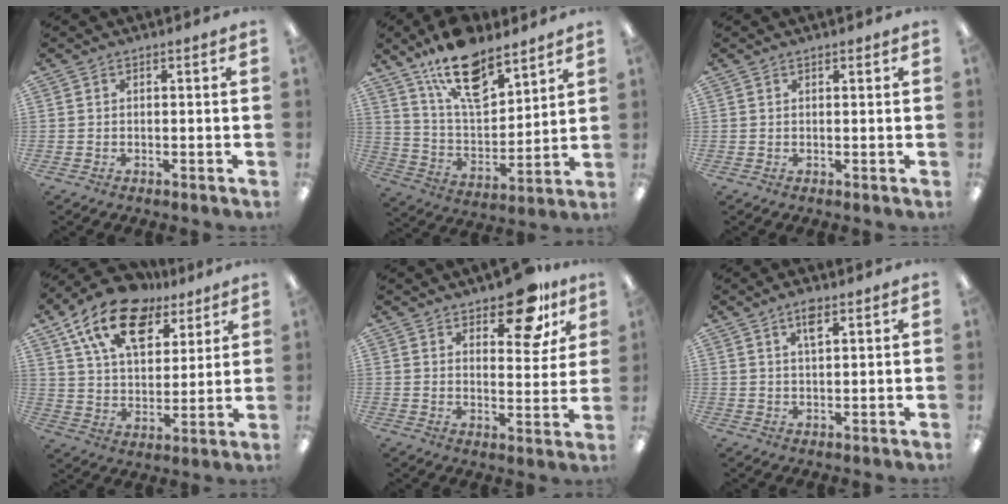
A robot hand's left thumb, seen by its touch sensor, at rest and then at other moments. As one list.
[{"total": 17.6, "force": [12.6, 7.6, 9.7], "torque": [-0.166, -0.068, 0.221]}, {"total": 0.6, "force": [0.5, 0.2, 0.3], "torque": [-0.006, 0.001, 0.009]}, {"total": 17.6, "force": [11.1, 9.6, 9.6], "torque": [-0.168, -0.050, 0.200]}, {"total": 13.6, "force": [9.6, 5.8, 7.6], "torque": [-0.084, -0.060, 0.162]}, {"total": 4.3, "force": [2.7, 1.4, 3.0], "torque": [-0.051, -0.003, 0.044]}]